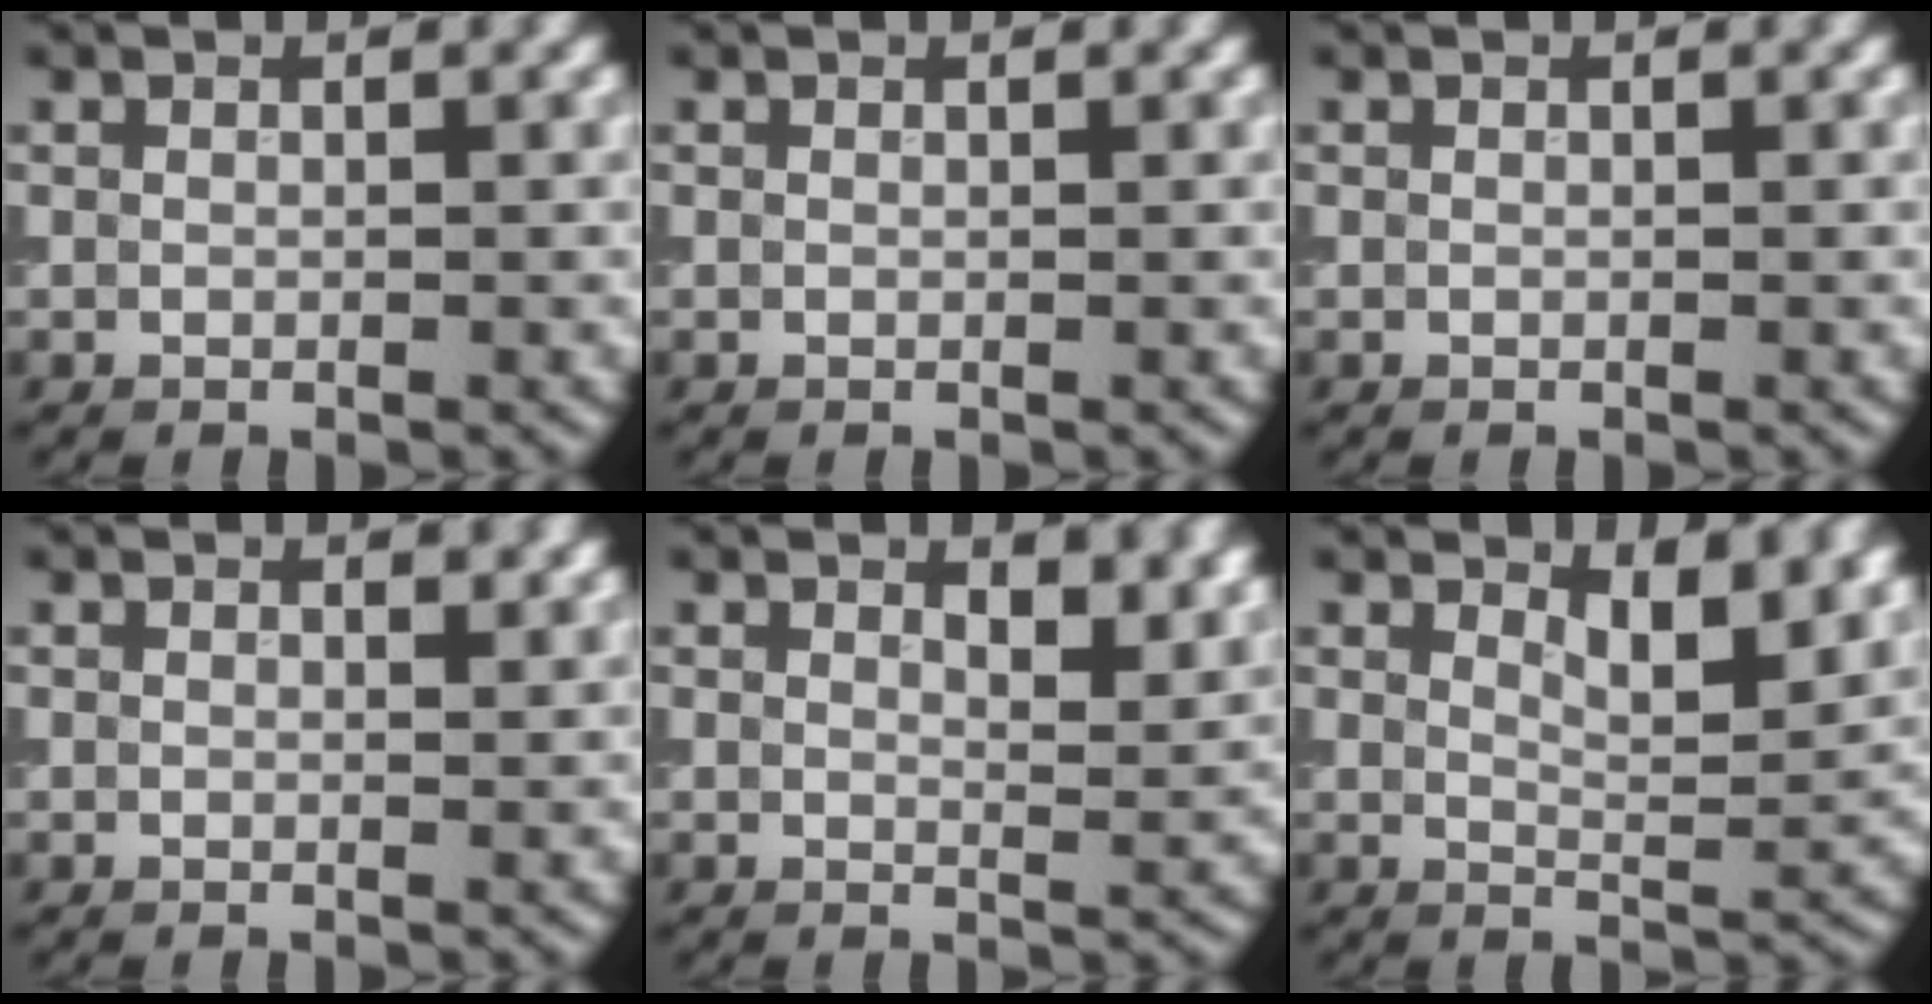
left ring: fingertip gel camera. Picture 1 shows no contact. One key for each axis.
{"total": 0.0}
{"total": 0.0}
{"total": 0.6, "fx": 0.5, "fy": 0.2, "fz": 0.3, "tx": -0.004, "ty": -0.001, "tz": 0.008}
{"total": 3.4, "fx": 2.2, "fy": 1.2, "fz": 2.3, "tx": -0.028, "ty": -0.002, "tz": 0.034}
{"total": 4.4, "fx": 2.8, "fy": 1.4, "fz": 3.1, "tx": -0.050, "ty": -0.008, "tz": 0.041}